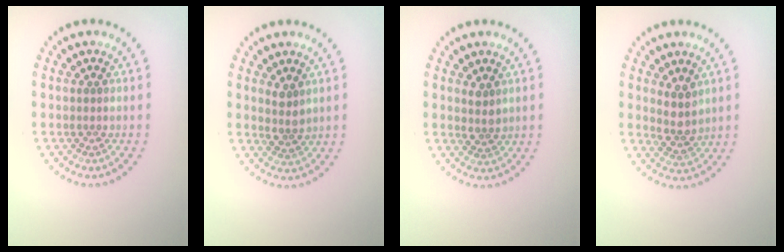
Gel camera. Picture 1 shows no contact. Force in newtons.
{"total": 1.8, "press": 1.4, "slide": 1.0}
{"total": 1.5, "press": 1.2, "slide": 0.8}
{"total": 2.4, "press": 2.0, "slide": 1.4}